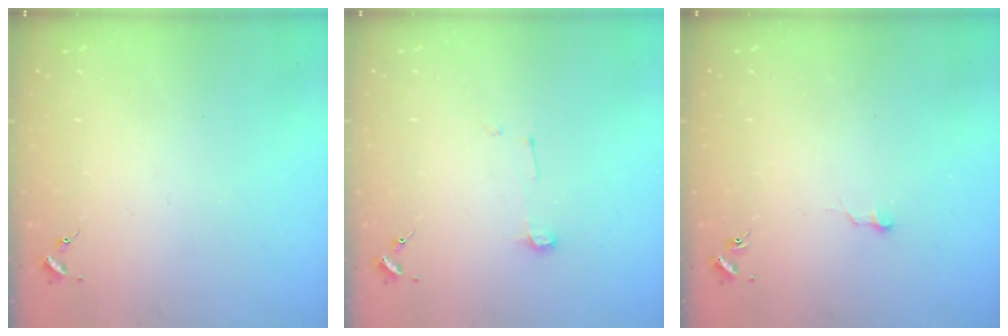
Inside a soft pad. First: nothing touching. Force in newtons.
{"total": 3.9, "press": 3.9, "slide": 0.5}
{"total": 3.5, "press": 3.5, "slide": 0.3}